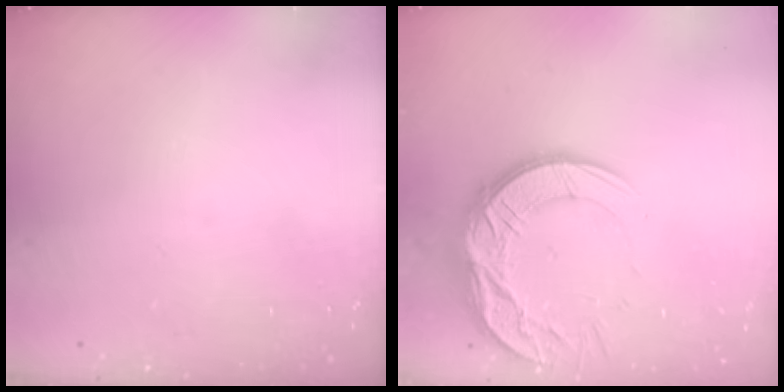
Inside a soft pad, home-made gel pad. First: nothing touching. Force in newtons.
{"total": 14.6, "press": 14.6, "slide": 1.1}